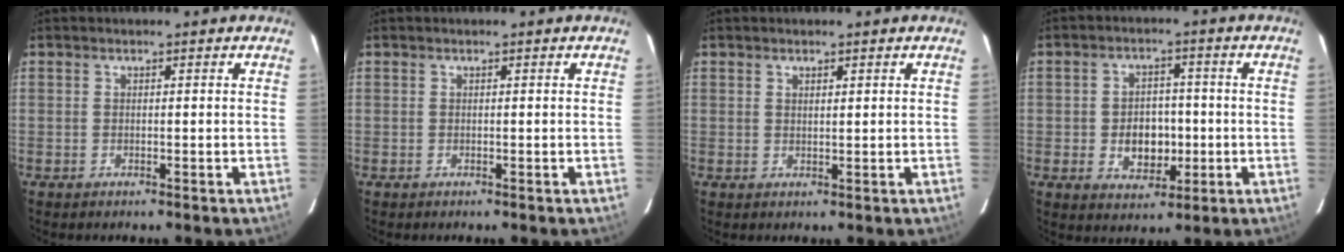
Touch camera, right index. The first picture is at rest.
{"total": 0.0}
{"total": 1.1, "force": [0.8, 0.4, 0.7], "torque": [-0.011, 0.000, 0.015]}
{"total": 7.5, "force": [-1.4, 5.5, 4.9], "torque": [-0.095, 0.007, -0.010]}